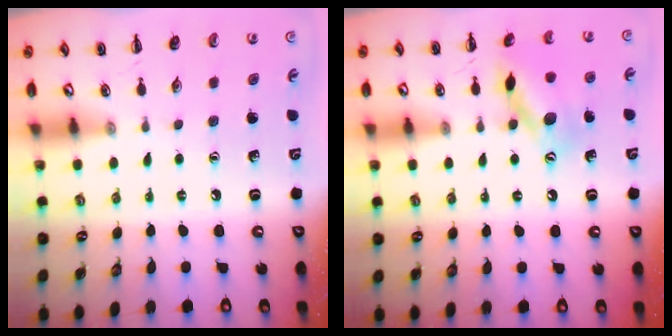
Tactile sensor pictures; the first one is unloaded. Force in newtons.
{"total": 13.9, "press": 13.9, "slide": 1.1}